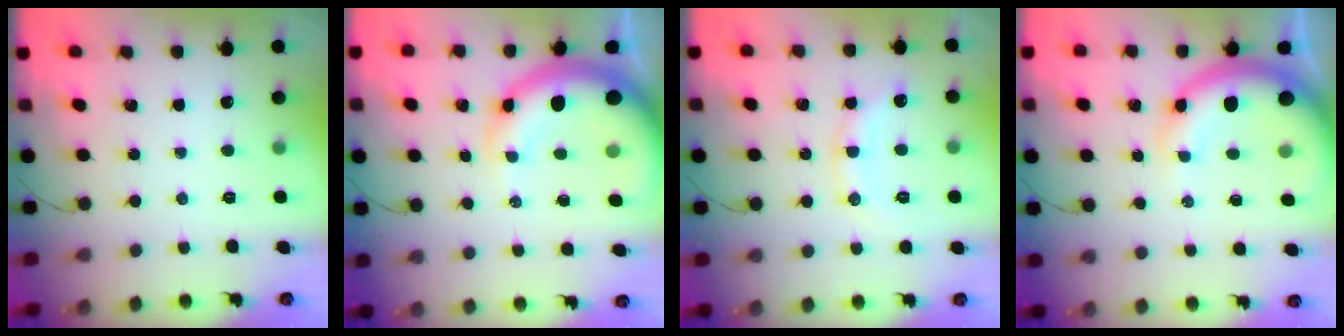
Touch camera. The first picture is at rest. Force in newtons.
{"total": 11.4, "press": 10.9, "slide": 3.1}
{"total": 10.2, "press": 10.2, "slide": 0.6}
{"total": 10.9, "press": 10.7, "slide": 2.4}